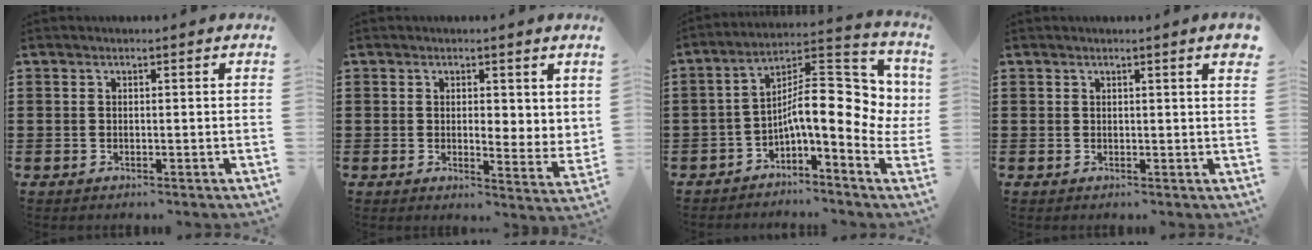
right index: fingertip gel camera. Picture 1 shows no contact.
{"total": 2.7, "force": [1.5, 1.4, 1.7], "torque": [-0.022, -0.004, 0.023]}
{"total": 12.4, "force": [0.2, 4.2, 11.7], "torque": [-0.173, -0.028, -0.004]}
{"total": 1.3, "force": [1.0, -0.1, 0.8], "torque": [-0.016, -0.001, 0.019]}